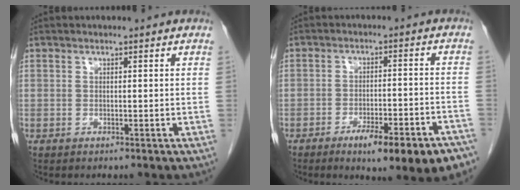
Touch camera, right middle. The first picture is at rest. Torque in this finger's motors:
{"motor_torque": [1.25, -0.88, 0.23, 0.08]}